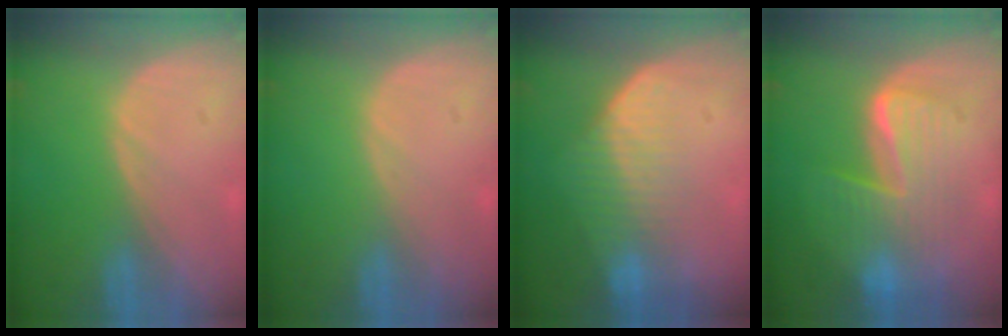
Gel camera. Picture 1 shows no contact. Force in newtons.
{"total": 0.0}
{"total": 7.1, "press": 5.9, "slide": 3.8}
{"total": 7.6, "press": 7.6, "slide": 0.3}